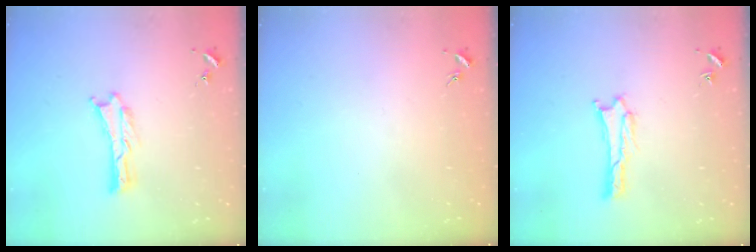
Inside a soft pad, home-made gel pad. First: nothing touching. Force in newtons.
{"total": 0.0}
{"total": 1.9, "press": 1.9, "slide": 0.1}